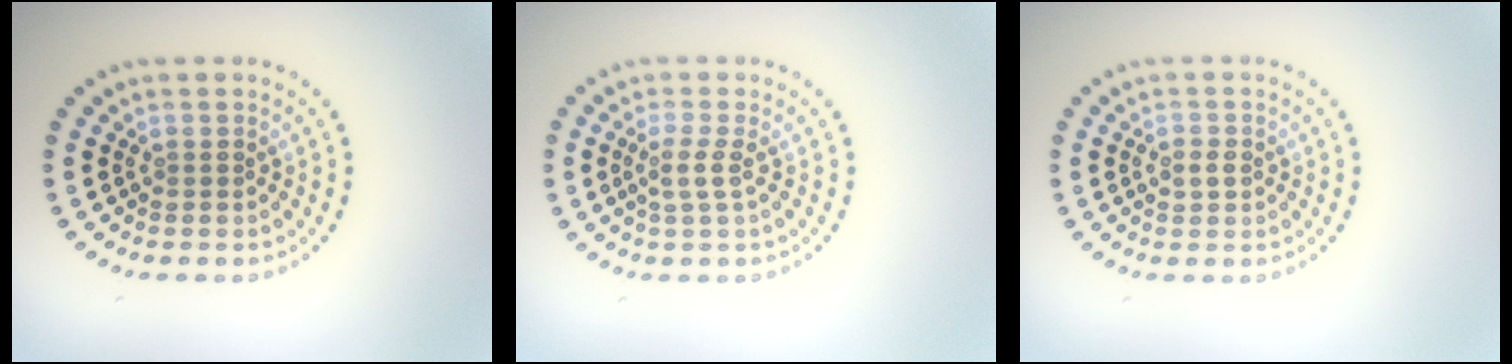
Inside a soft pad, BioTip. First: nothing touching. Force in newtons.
{"total": 1.7, "press": 1.3, "slide": 1.1}
{"total": 1.4, "press": 1.4, "slide": 0.1}